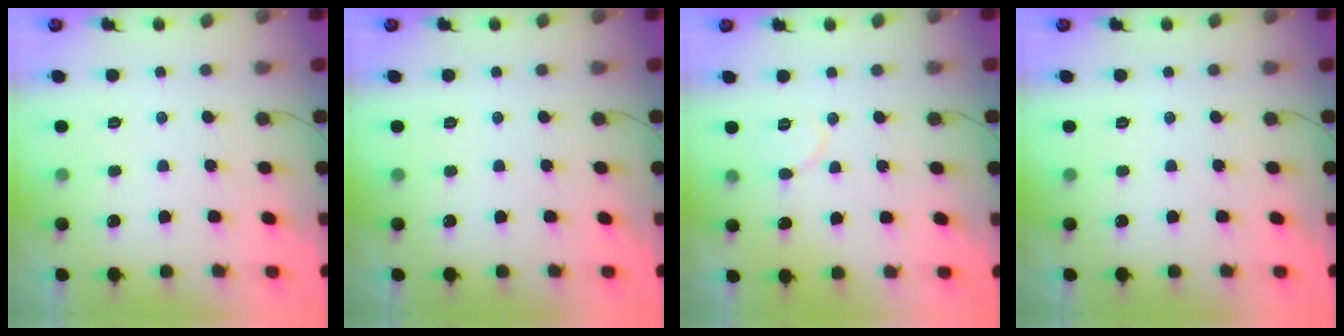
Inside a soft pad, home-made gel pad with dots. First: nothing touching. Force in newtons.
{"total": 0.0}
{"total": 3.8, "press": 3.8, "slide": 0.5}
{"total": 0.0}